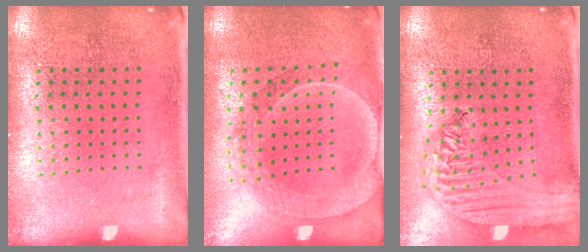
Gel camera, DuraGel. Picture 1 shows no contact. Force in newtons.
{"total": 2.2, "press": 2.1, "slide": 0.9}
{"total": 2.2, "press": 2.0, "slide": 0.9}